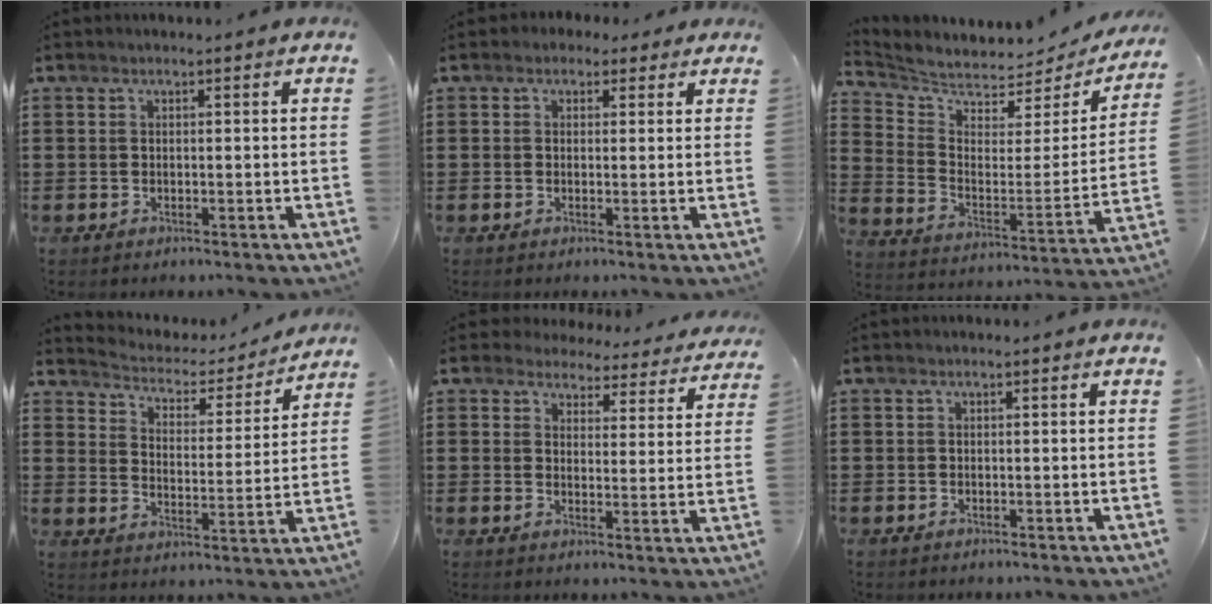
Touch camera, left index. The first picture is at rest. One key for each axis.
{"total": 2.0, "fx": 1.2, "fy": 1.6, "fz": 0.5, "tx": -0.009, "ty": 0.008, "tz": 0.018}
{"total": 3.8, "fx": 3.7, "fy": 0.9, "fz": 0.4, "tx": -0.037, "ty": -0.046, "tz": 0.056}
{"total": 3.0, "fx": 2.9, "fy": 0.9, "fz": 0.2, "tx": -0.027, "ty": -0.027, "tz": 0.040}
{"total": 3.9, "fx": 3.8, "fy": 0.9, "fz": 0.4, "tx": -0.022, "ty": -0.023, "tz": 0.063}
{"total": 0.0}